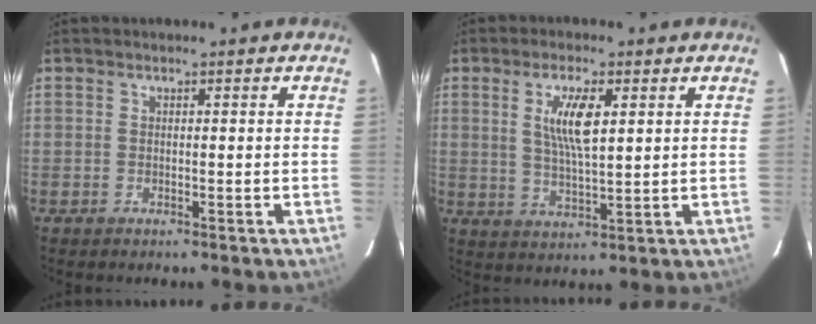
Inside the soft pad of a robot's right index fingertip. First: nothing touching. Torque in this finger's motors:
{"motor_torque": [1.10, 0.61, 0.37, 0.12]}